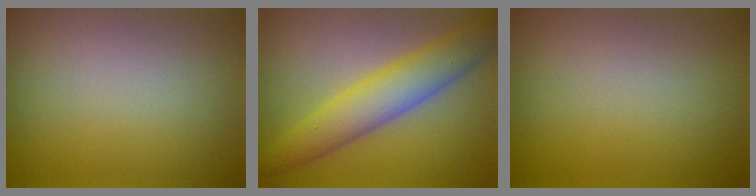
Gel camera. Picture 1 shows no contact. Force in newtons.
{"total": 6.0, "press": 6.0, "slide": 0.2}
{"total": 0.0}